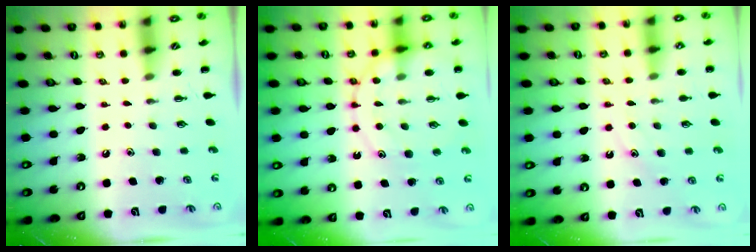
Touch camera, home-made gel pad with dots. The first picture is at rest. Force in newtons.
{"total": 14.8, "press": 14.7, "slide": 1.4}
{"total": 11.2, "press": 11.2, "slide": 1.0}